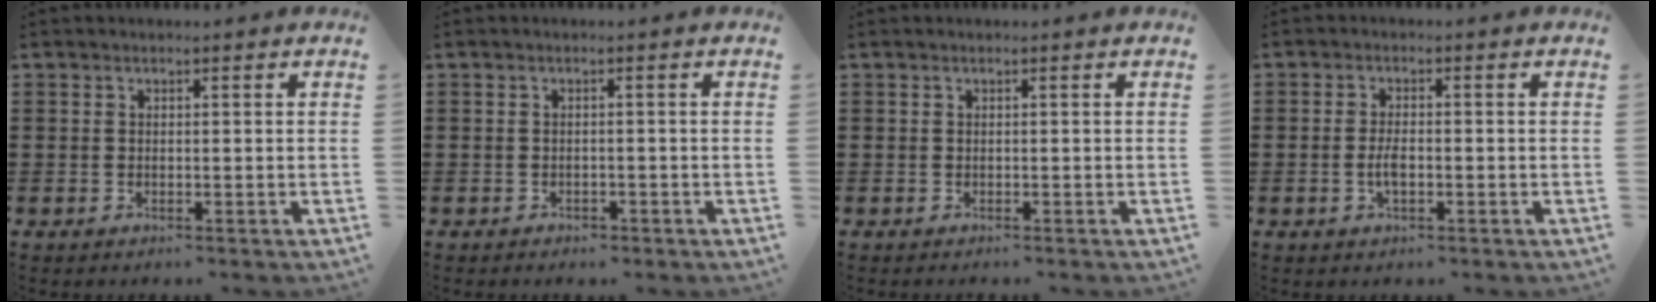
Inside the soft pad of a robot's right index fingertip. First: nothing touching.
{"total": 0.9, "force": [-0.8, 0.4, 0.1], "torque": [-0.006, 0.002, -0.019]}
{"total": 0.0}
{"total": 3.0, "force": [-0.8, 0.9, 2.7], "torque": [-0.057, -0.003, -0.018]}